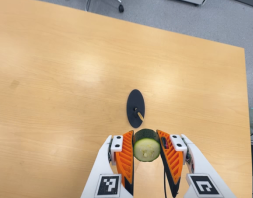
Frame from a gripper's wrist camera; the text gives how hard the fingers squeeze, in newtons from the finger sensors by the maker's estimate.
{"total": 10.8, "left": 9.9, "right": 11.8}